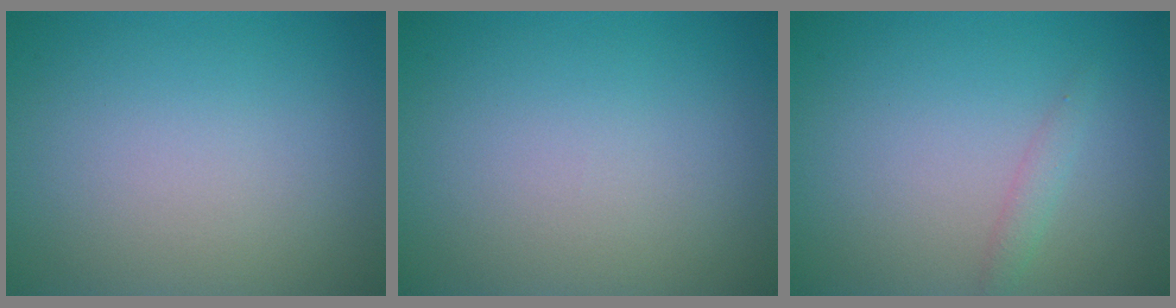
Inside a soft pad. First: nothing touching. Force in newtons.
{"total": 0.0}
{"total": 1.1, "press": 1.1, "slide": 0.1}